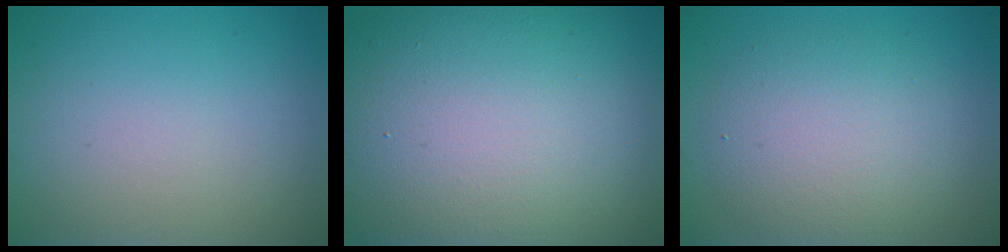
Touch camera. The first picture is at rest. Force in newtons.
{"total": 19.9, "press": 19.9, "slide": 1.1}
{"total": 5.3, "press": 5.3, "slide": 0.0}